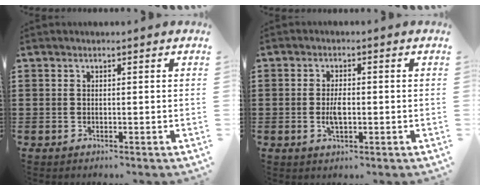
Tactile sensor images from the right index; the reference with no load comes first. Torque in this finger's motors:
{"motor_torque": [2.14, 0.00, 0.45, 0.13]}